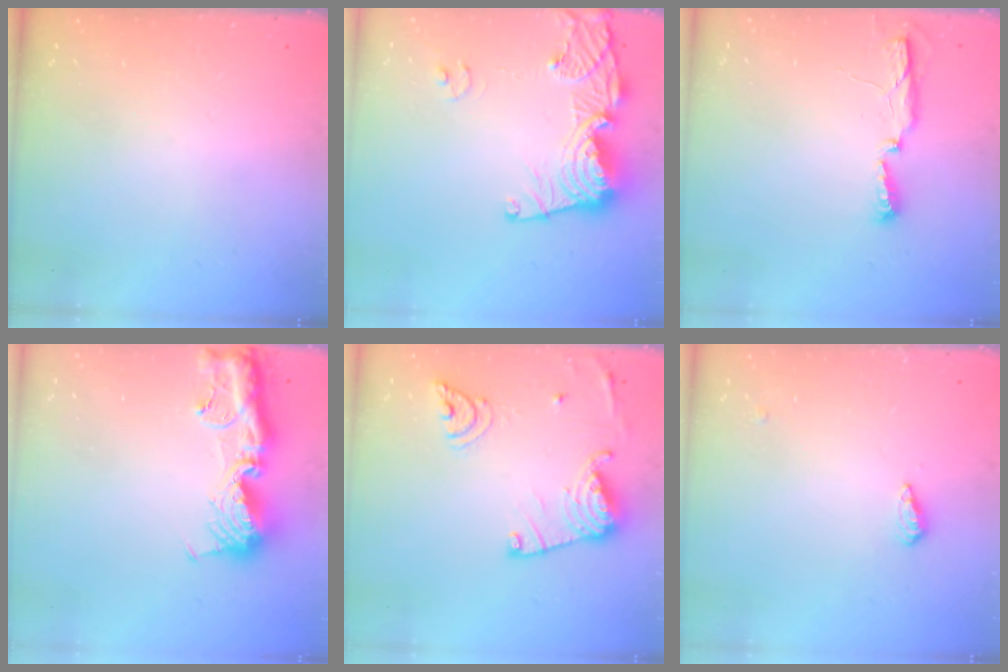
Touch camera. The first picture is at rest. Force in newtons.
{"total": 14.9, "press": 14.8, "slide": 1.7}
{"total": 5.0, "press": 4.9, "slide": 0.9}
{"total": 15.7, "press": 15.6, "slide": 1.6}
{"total": 15.7, "press": 15.6, "slide": 1.6}
{"total": 3.5, "press": 3.5, "slide": 0.4}